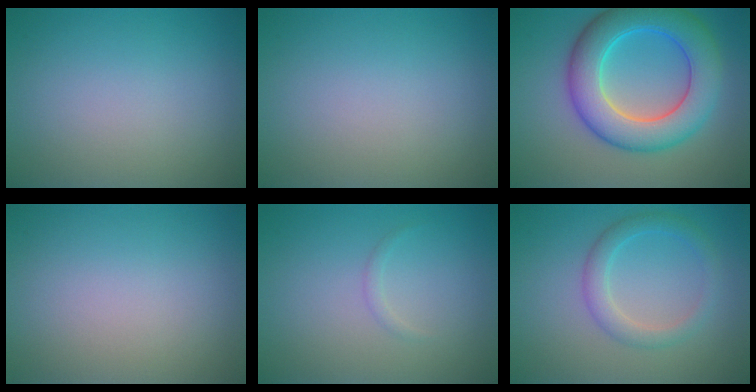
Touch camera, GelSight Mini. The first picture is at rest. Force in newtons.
{"total": 0.0}
{"total": 8.9, "press": 8.9, "slide": 0.1}
{"total": 0.0}
{"total": 0.6, "press": 0.6, "slide": 0.0}
{"total": 2.6, "press": 2.6, "slide": 0.1}